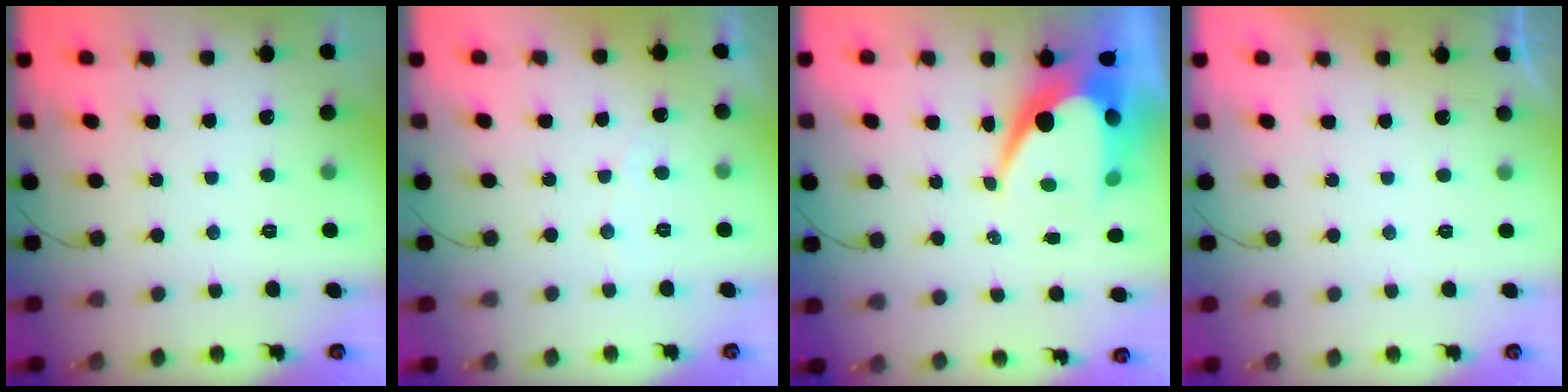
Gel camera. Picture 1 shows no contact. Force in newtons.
{"total": 2.2, "press": 2.2, "slide": 0.1}
{"total": 11.6, "press": 11.6, "slide": 0.7}
{"total": 0.8, "press": 0.8, "slide": 0.1}